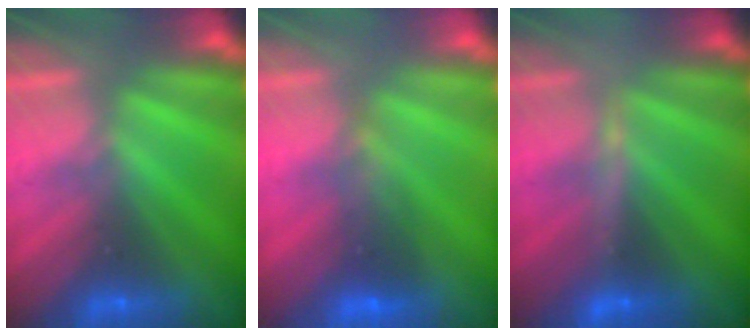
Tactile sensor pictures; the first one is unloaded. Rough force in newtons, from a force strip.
{"total": 1.8}
{"total": 3.3}